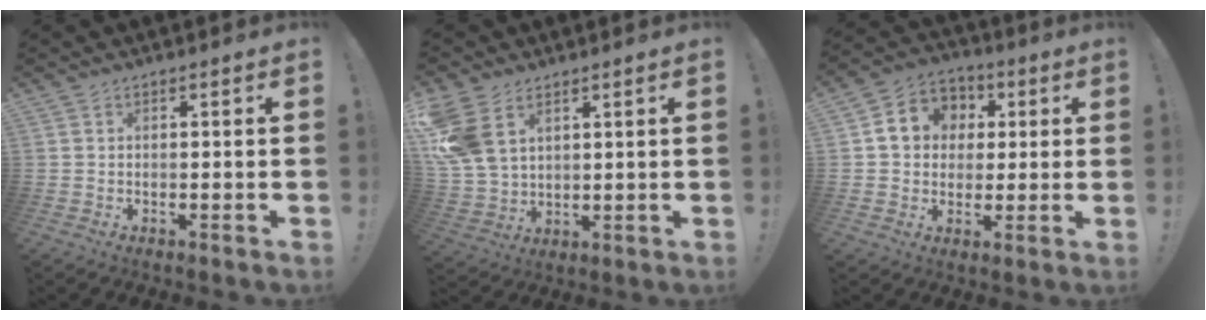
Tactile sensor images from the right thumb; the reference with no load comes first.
{"total": 11.2, "force": [5.1, 7.5, 6.5], "torque": [-0.131, -0.020, 0.105]}
{"total": 9.9, "force": [1.6, 9.1, 3.6], "torque": [-0.048, 0.004, 0.037]}